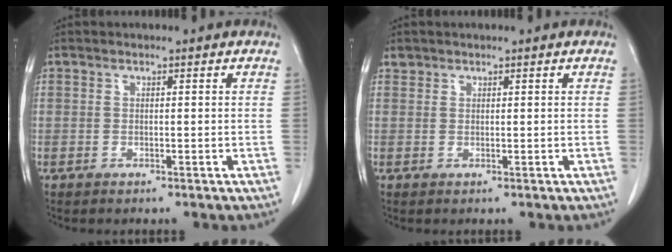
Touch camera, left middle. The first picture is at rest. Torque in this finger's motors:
{"motor_torque": [0.04, -0.03, 0.01, 0.00]}